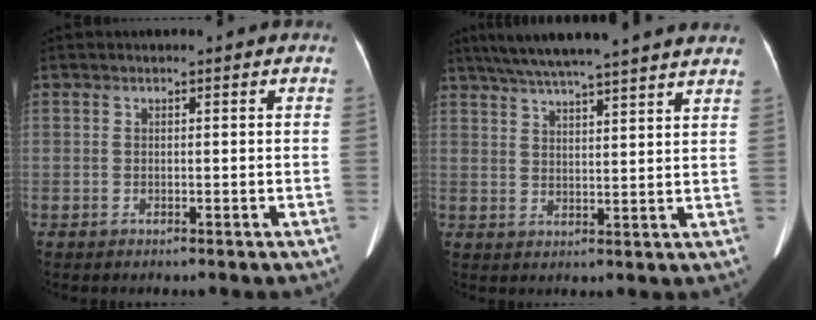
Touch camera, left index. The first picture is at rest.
{"total": 20.4, "force": [17.8, 0.9, 10.0], "torque": [-0.167, 0.029, 0.241]}